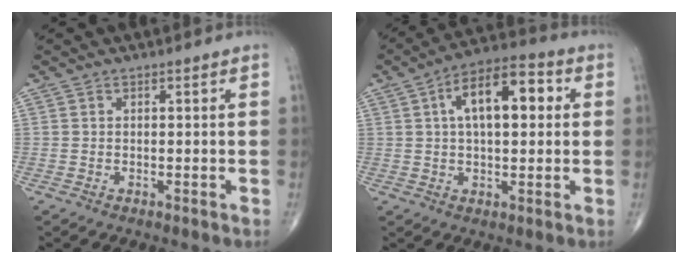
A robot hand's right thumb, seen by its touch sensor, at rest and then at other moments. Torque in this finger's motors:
{"motor_torque": [0.52, 2.89, 0.46, -0.36, 0.36]}